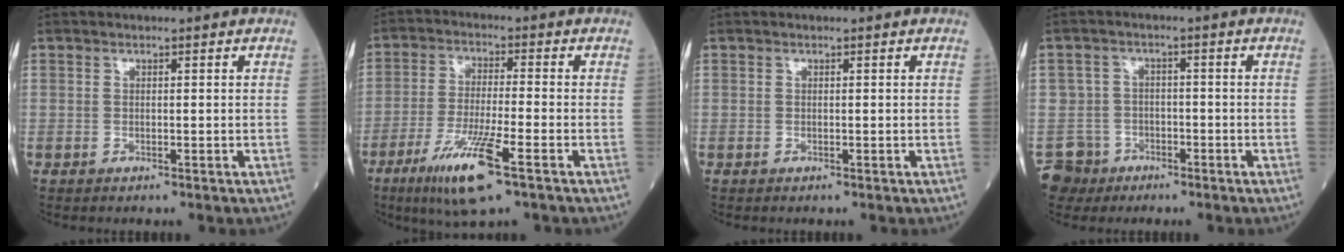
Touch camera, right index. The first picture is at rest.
{"total": 15.1, "force": [-8.0, 1.5, 12.7], "torque": [-0.259, -0.034, -0.143]}
{"total": 0.0}
{"total": 5.3, "force": [-2.8, 4.5, -0.7], "torque": [0.015, 0.012, -0.050]}